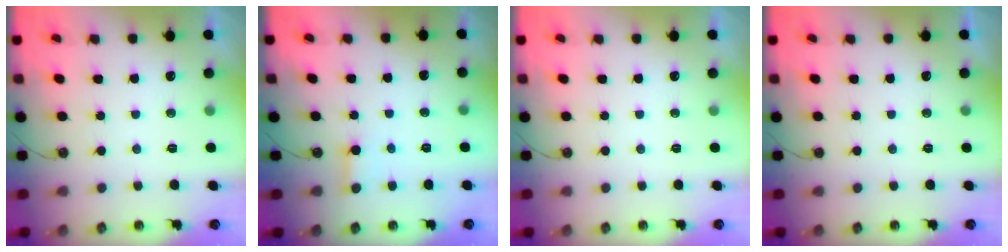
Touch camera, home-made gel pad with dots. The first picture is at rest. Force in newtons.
{"total": 2.1, "press": 2.1, "slide": 0.1}
{"total": 0.0}
{"total": 0.0}